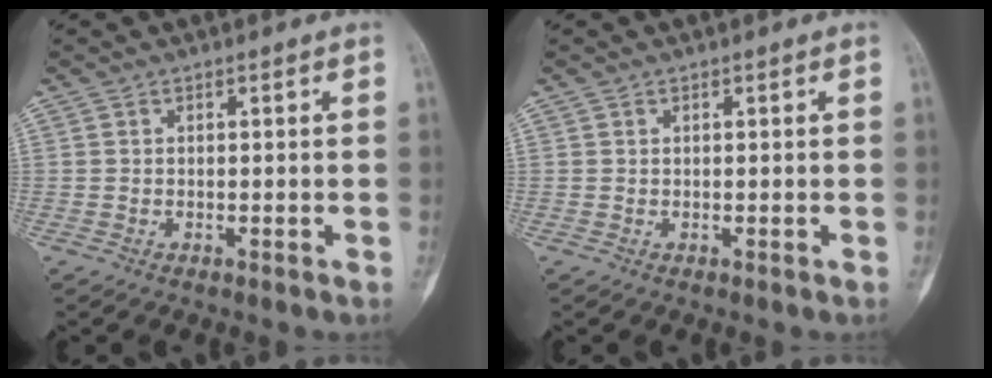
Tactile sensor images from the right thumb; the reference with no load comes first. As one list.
[{"total": 0.0}]